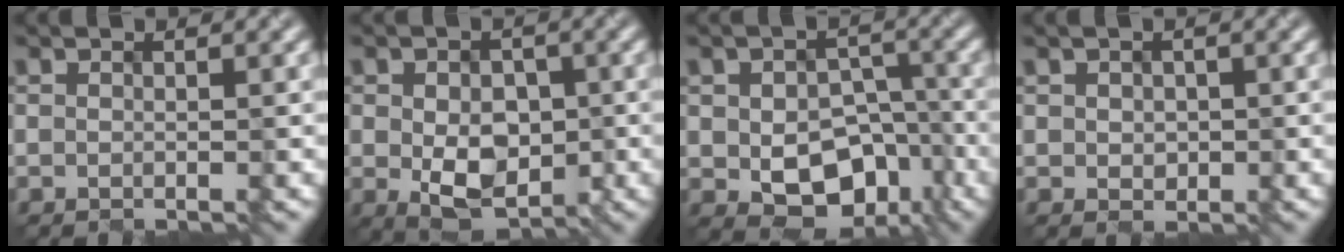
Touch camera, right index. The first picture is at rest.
{"total": 5.6, "force": [-1.1, 3.8, 4.0], "torque": [-0.070, -0.008, -0.012]}
{"total": 8.0, "force": [-2.5, 5.4, 5.3], "torque": [-0.087, -0.012, -0.025]}
{"total": 1.3, "force": [-0.1, 1.2, 0.3], "torque": [-0.008, 0.001, 0.006]}